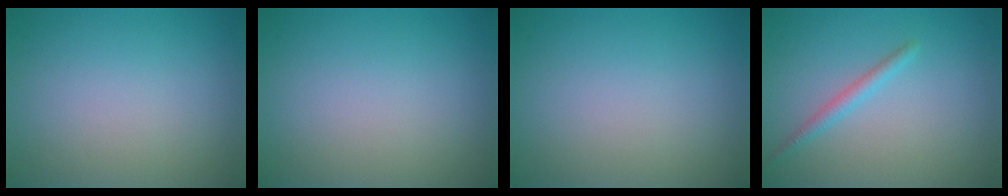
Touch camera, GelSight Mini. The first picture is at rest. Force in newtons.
{"total": 0.0}
{"total": 0.0}
{"total": 1.5, "press": 1.5, "slide": 0.0}